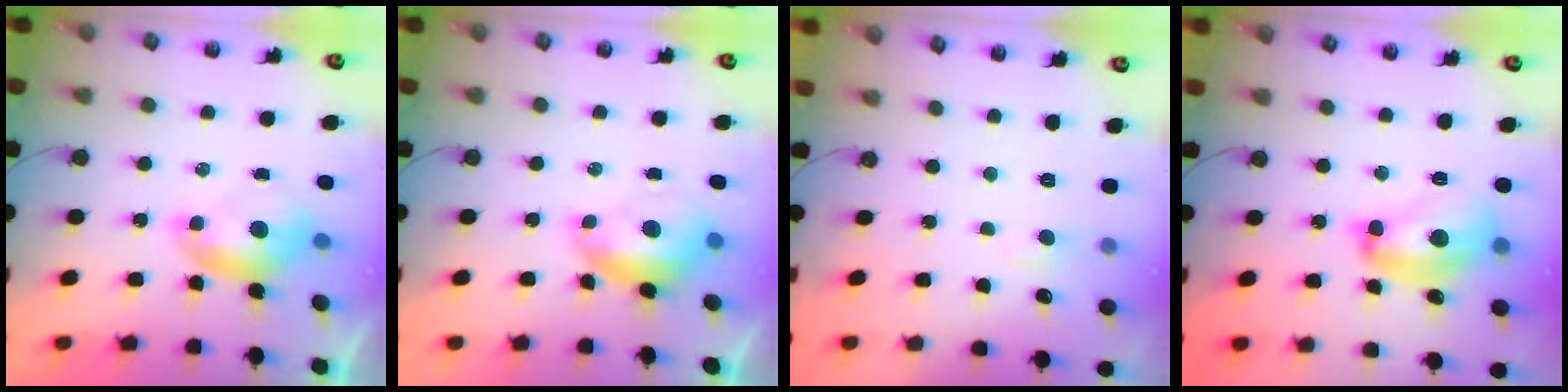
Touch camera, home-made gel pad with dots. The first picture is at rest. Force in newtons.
{"total": 1.8, "press": 1.7, "slide": 0.6}
{"total": 1.7, "press": 1.6, "slide": 0.6}
{"total": 10.4, "press": 10.3, "slide": 0.9}